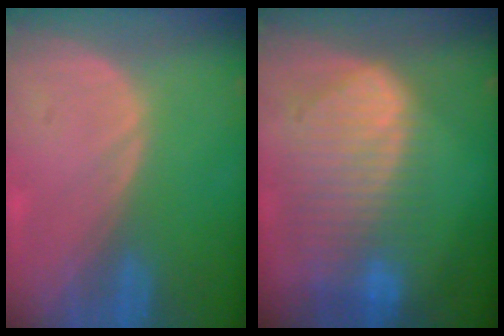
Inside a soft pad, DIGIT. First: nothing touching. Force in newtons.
{"total": 10.6, "press": 9.1, "slide": 5.4}